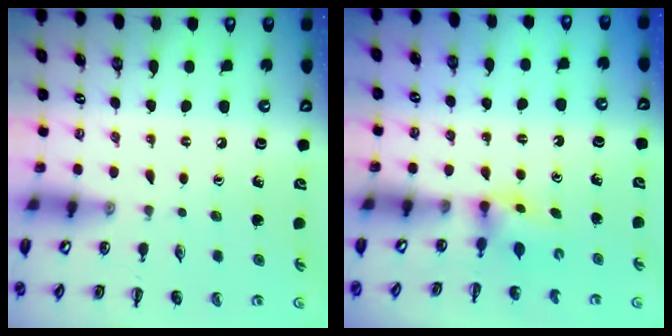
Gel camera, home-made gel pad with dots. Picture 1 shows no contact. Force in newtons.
{"total": 3.3, "press": 3.0, "slide": 1.2}